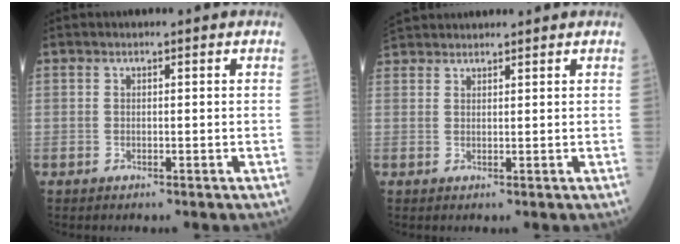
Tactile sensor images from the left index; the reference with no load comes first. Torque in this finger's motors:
{"motor_torque": [0.32, -0.24, 0.16, 0.03]}